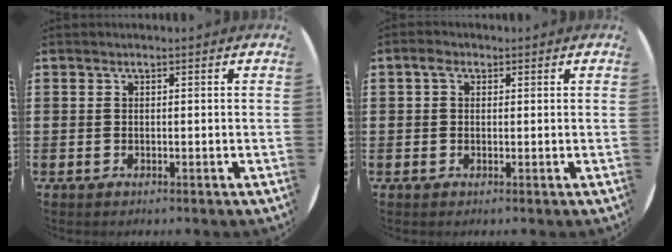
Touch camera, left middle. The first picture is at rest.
{"total": 1.5, "force": [0.7, 1.1, 0.8], "torque": [-0.010, 0.006, 0.010]}